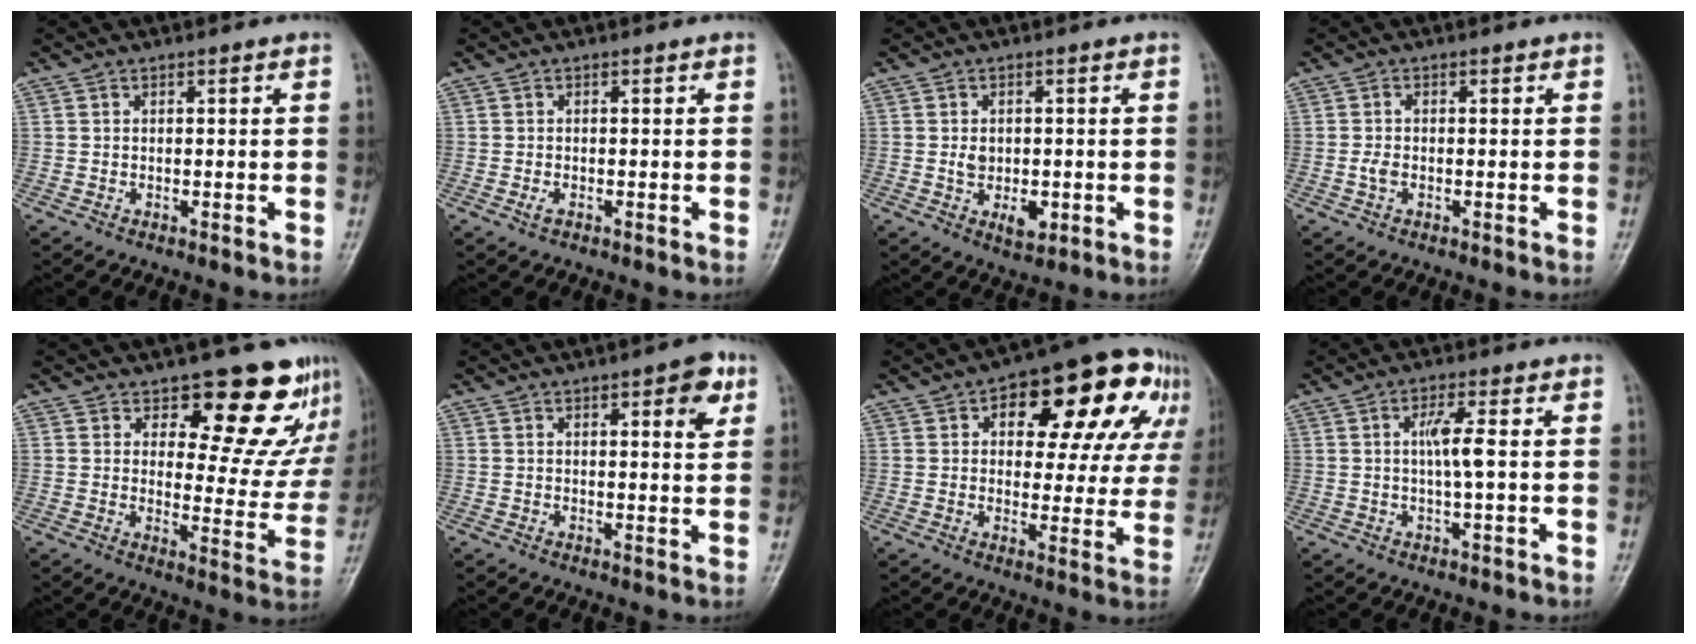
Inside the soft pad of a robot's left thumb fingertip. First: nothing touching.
{"total": 1.1, "force": [-0.5, 0.5, 0.8], "torque": [-0.017, 0.002, -0.009]}
{"total": 5.1, "force": [-0.7, 3.4, 3.7], "torque": [-0.046, -0.005, -0.004]}
{"total": 1.8, "force": [-0.4, 1.1, 1.4], "torque": [-0.032, 0.002, -0.010]}
{"total": 14.5, "force": [11.0, 6.4, 7.0], "torque": [-0.027, -0.086, 0.132]}
{"total": 5.6, "force": [2.7, 1.9, 4.6], "torque": [-0.045, -0.009, 0.029]}
{"total": 20.2, "force": [7.9, 10.4, 15.4], "torque": [-0.142, 0.019, 0.100]}
{"total": 4.2, "force": [0.3, 0.5, 4.1], "torque": [-0.087, 0.006, 0.003]}